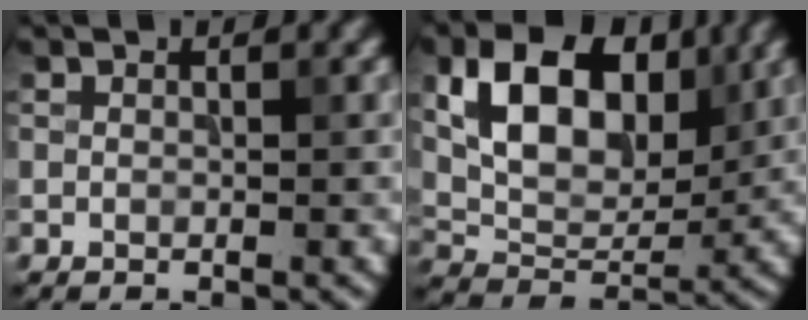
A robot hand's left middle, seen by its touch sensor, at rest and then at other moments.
{"total": 9.4, "force": [3.2, 5.9, 6.6], "torque": [-0.116, -0.004, 0.055]}